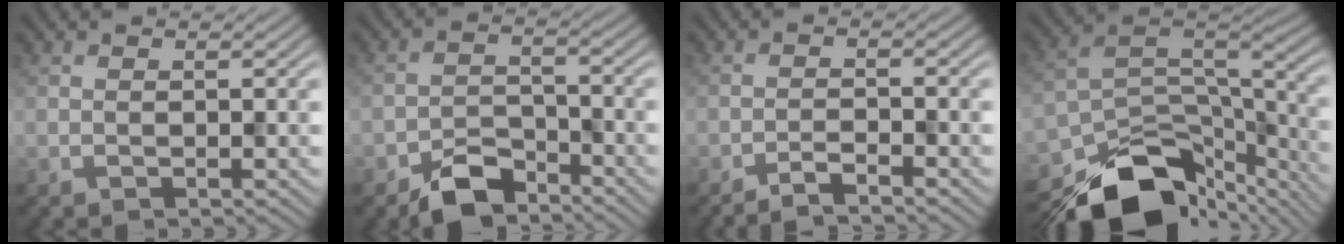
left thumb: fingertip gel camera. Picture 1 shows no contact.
{"total": 6.0, "force": [-4.7, 2.8, 2.6], "torque": [-0.042, -0.002, -0.097]}
{"total": 2.8, "force": [-2.4, 0.2, 1.3], "torque": [-0.023, 0.005, -0.049]}
{"total": 15.2, "force": [-11.0, 6.9, 7.8], "torque": [-0.169, -0.022, -0.167]}